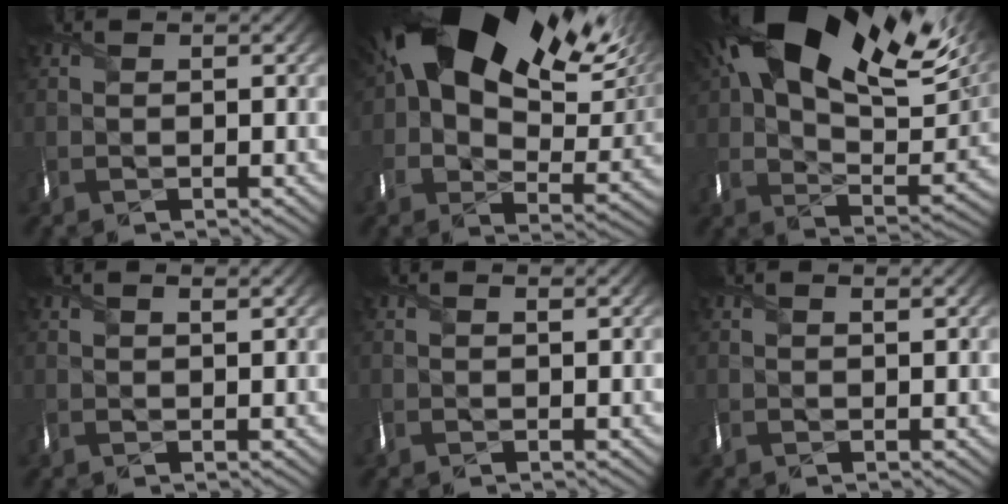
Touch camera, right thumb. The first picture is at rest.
{"total": 22.7, "force": [10.3, 13.2, 15.3], "torque": [-0.267, 0.021, 0.185]}
{"total": 24.1, "force": [12.3, 12.8, 16.3], "torque": [-0.305, 0.048, 0.198]}
{"total": 1.8, "force": [1.3, 0.4, 1.1], "torque": [-0.023, 0.006, 0.024]}
{"total": 1.2, "force": [0.8, 0.3, 0.7], "torque": [-0.018, 0.005, 0.014]}
{"total": 1.5, "force": [1.1, 0.3, 0.9], "torque": [-0.021, 0.005, 0.018]}